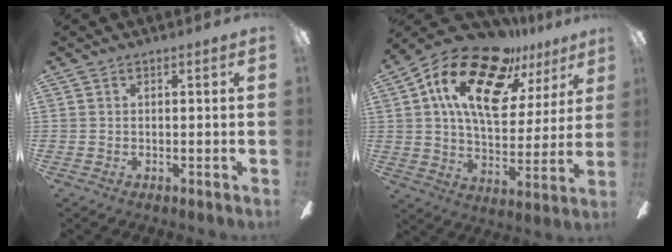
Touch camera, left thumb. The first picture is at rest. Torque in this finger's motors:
{"motor_torque": [0.53, 0.65, 1.40, -1.37, 0.46]}